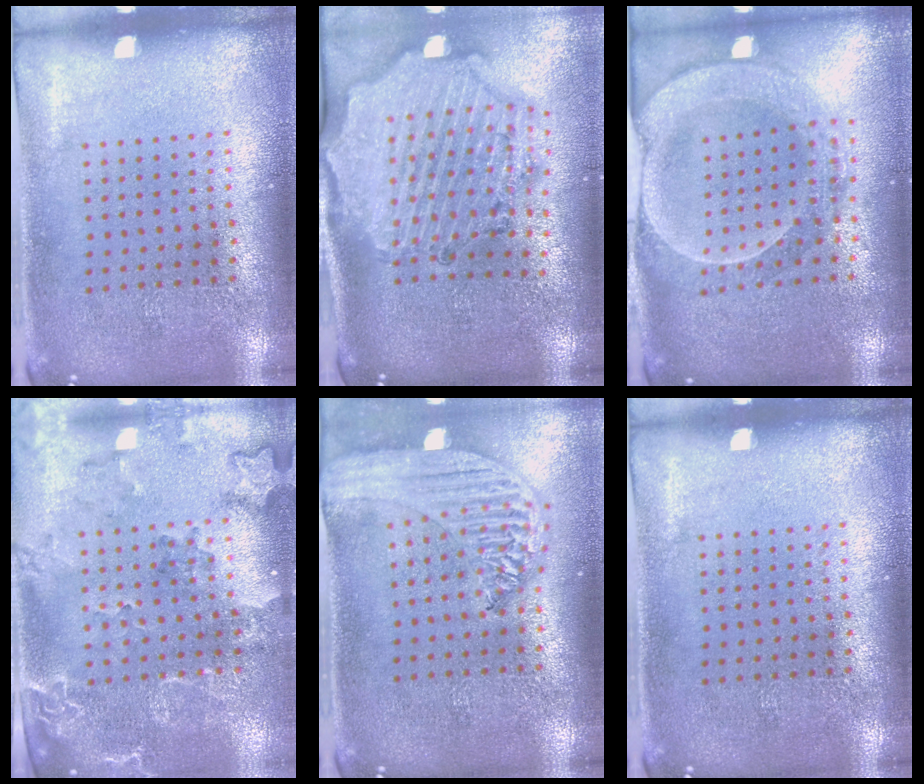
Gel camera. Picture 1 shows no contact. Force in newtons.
{"total": 2.7, "press": 2.5, "slide": 1.1}
{"total": 2.2, "press": 2.0, "slide": 0.9}
{"total": 2.2, "press": 1.9, "slide": 1.1}
{"total": 2.2, "press": 2.0, "slide": 1.0}
{"total": 0.0}